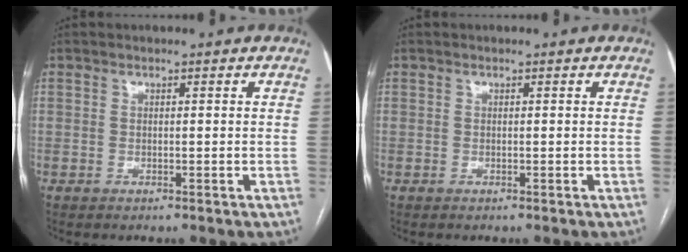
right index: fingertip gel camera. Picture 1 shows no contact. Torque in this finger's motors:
{"motor_torque": [0.00, 0.00, 0.00, 0.00]}